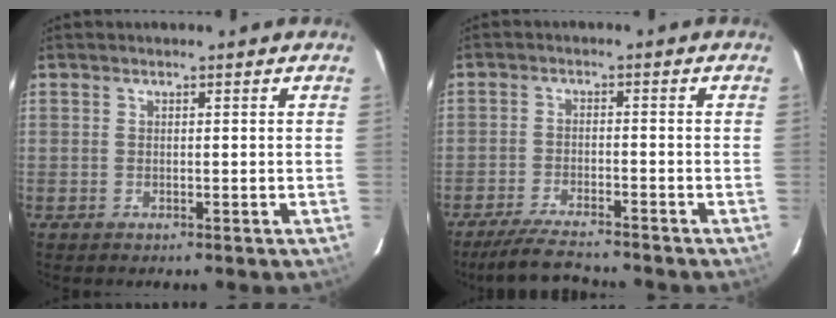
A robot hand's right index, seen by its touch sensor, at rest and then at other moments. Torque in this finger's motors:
{"motor_torque": [0.22, -0.13, 0.11, 0.04]}